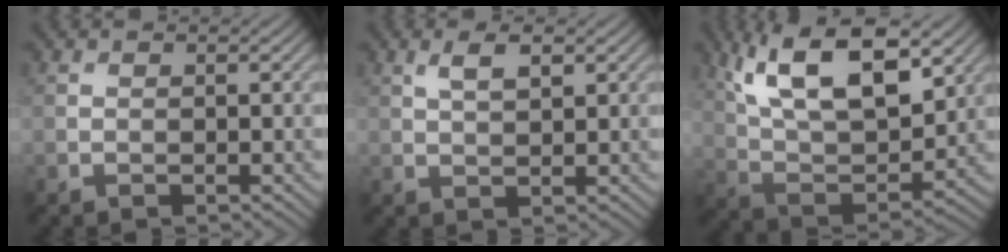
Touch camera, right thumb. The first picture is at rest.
{"total": 3.0, "force": [1.4, 1.1, 2.4], "torque": [-0.052, 0.001, 0.028]}
{"total": 15.2, "force": [7.9, 6.6, 11.2], "torque": [-0.221, 0.003, 0.131]}